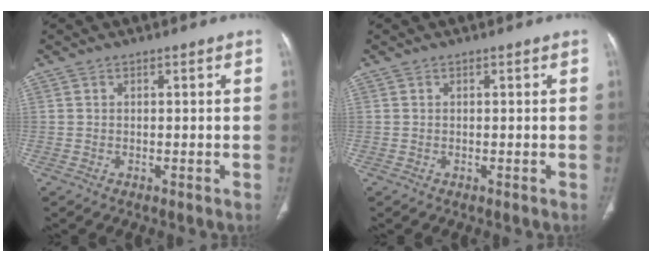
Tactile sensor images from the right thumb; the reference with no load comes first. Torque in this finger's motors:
{"motor_torque": [-0.02, 0.15, 0.00, 0.00, 0.00]}